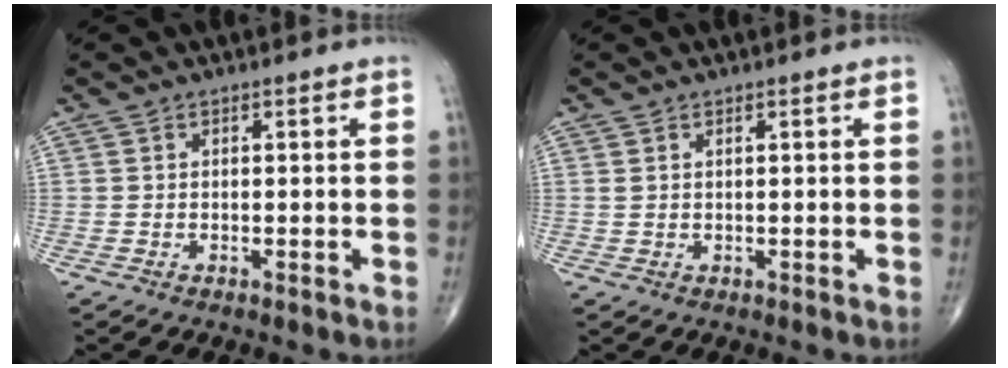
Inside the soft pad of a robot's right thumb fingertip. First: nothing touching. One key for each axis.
{"total": 0.6, "fx": 0.4, "fy": 0.1, "fz": 0.4, "tx": -0.013, "ty": 0.007, "tz": 0.010}